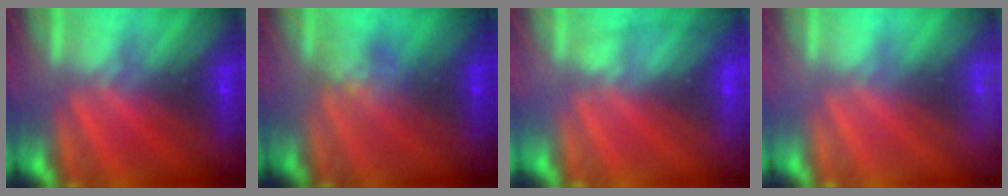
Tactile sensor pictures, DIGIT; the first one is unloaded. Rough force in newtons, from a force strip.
{"total": 4.4}
{"total": 1.6}
{"total": 2.3}